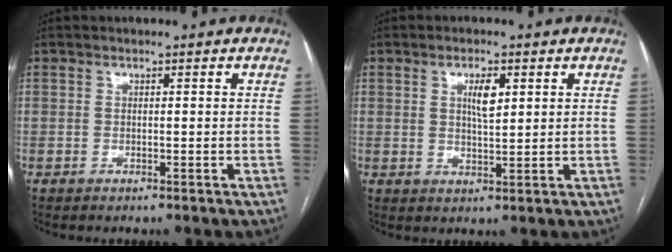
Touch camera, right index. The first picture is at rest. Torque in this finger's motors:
{"motor_torque": [0.12, 0.08, 0.06, 0.04]}